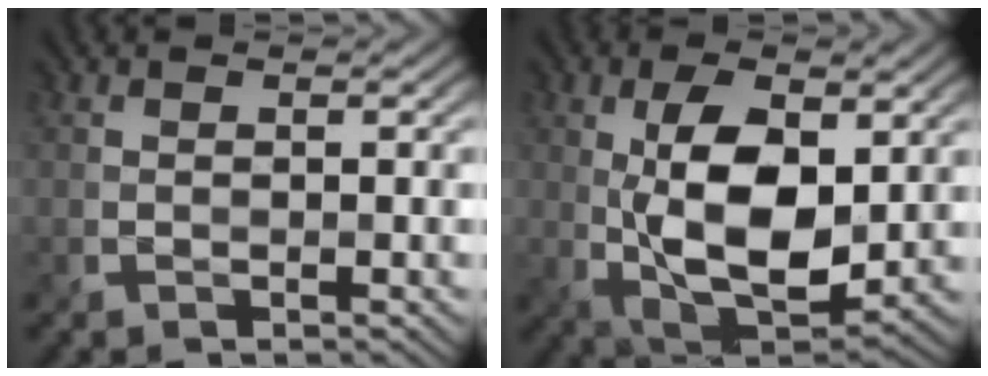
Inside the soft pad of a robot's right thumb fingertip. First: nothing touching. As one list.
[{"total": 11.3, "force": [1.2, 5.8, 9.7], "torque": [-0.185, -0.007, 0.027]}]